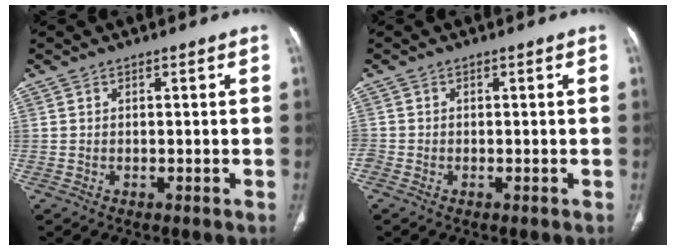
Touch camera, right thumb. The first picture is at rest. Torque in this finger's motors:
{"motor_torque": [2.03, 1.97, 1.30, -0.42, 0.61]}